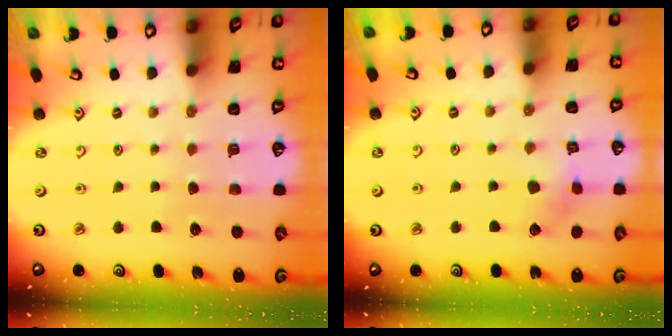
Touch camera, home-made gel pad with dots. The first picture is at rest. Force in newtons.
{"total": 4.5, "press": 4.5, "slide": 0.3}